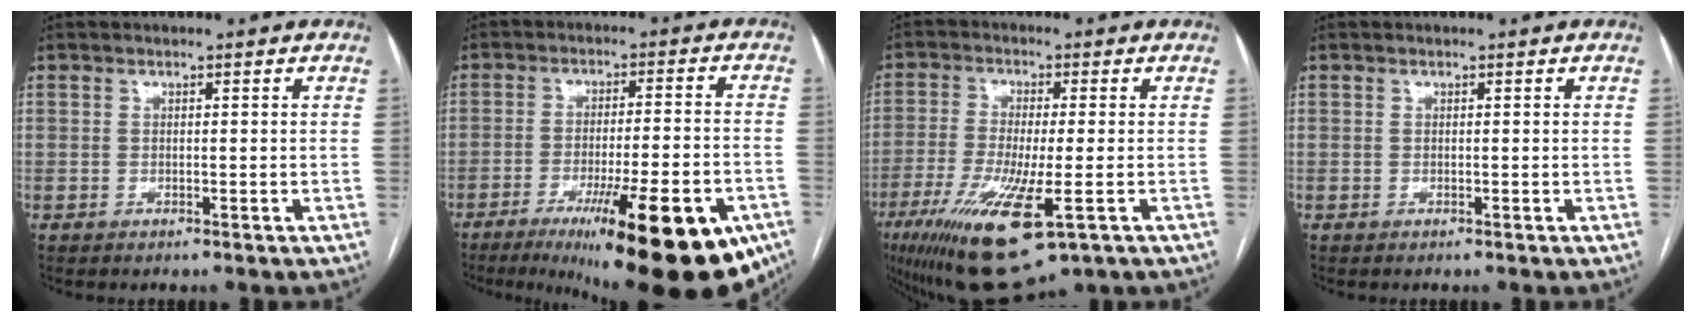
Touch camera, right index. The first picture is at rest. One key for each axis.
{"total": 23.0, "fx": -13.5, "fy": 4.0, "fz": 18.2, "tx": -0.191, "ty": -0.011, "tz": -0.196}
{"total": 14.9, "fx": -6.7, "fy": 3.0, "fz": 13.0, "tx": -0.252, "ty": -0.043, "tz": -0.107}
{"total": 0.0}